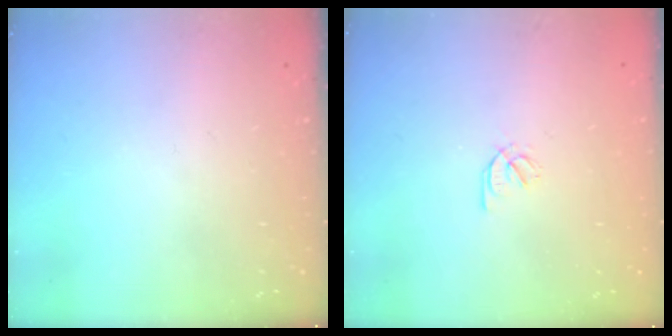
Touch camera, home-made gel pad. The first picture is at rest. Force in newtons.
{"total": 2.1, "press": 1.9, "slide": 0.8}